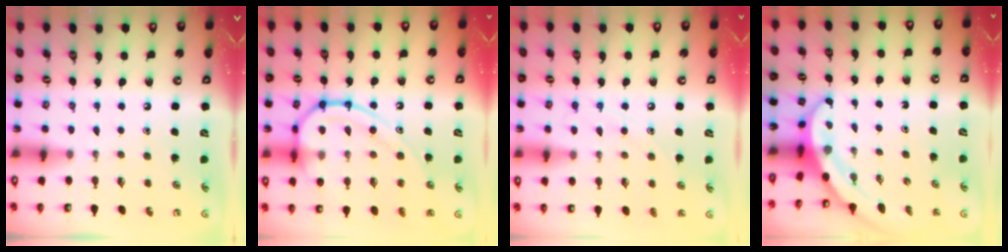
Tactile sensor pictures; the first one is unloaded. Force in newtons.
{"total": 17.4, "press": 17.4, "slide": 1.6}
{"total": 7.9, "press": 7.9, "slide": 0.7}
{"total": 3.7, "press": 3.7, "slide": 0.1}